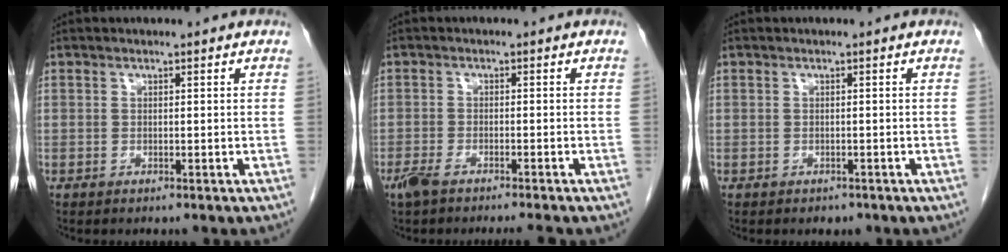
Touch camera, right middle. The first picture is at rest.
{"total": 5.6, "force": [-4.7, 0.6, 3.1], "torque": [-0.048, -0.009, -0.075]}
{"total": 1.1, "force": [-0.8, 0.7, 0.3], "torque": [-0.006, 0.000, -0.007]}